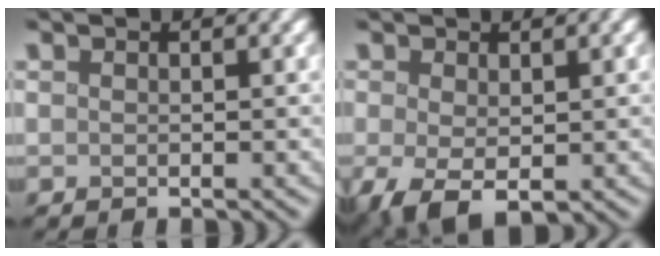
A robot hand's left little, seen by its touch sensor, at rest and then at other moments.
{"total": 3.6, "force": [-1.2, 1.8, 3.0], "torque": [-0.064, -0.007, -0.013]}